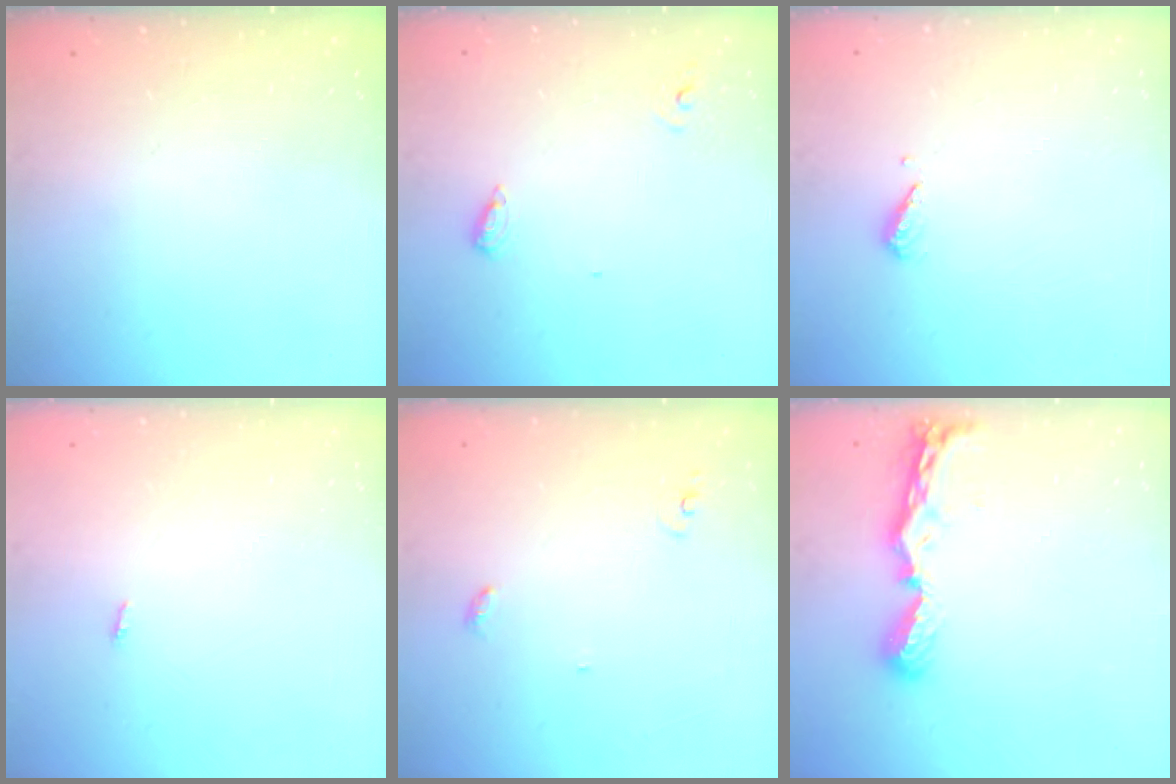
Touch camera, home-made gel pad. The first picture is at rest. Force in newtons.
{"total": 6.0, "press": 5.8, "slide": 1.5}
{"total": 4.4, "press": 4.4, "slide": 0.5}
{"total": 2.8, "press": 1.8, "slide": 2.2}
{"total": 3.6, "press": 3.6, "slide": 0.2}
{"total": 8.8, "press": 8.8, "slide": 0.3}